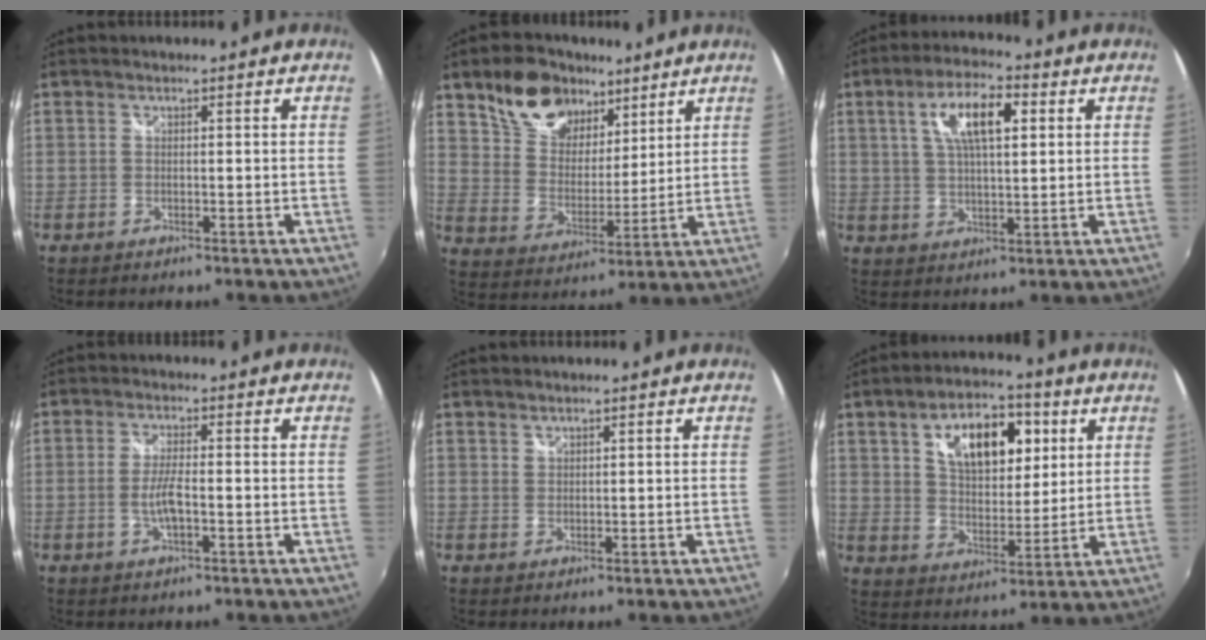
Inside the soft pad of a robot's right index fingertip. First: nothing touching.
{"total": 15.2, "force": [9.8, 9.1, 7.1], "torque": [-0.150, 0.039, 0.185]}
{"total": 10.1, "force": [3.4, 3.7, 8.8], "torque": [-0.158, 0.018, 0.059]}
{"total": 4.1, "force": [-1.2, 0.8, 3.9], "torque": [-0.078, -0.005, -0.021]}
{"total": 0.9, "force": [0.9, 0.4, 0.1], "torque": [0.001, 0.002, 0.016]}
{"total": 14.6, "force": [5.6, 7.9, 10.9], "torque": [-0.179, 0.023, 0.096]}